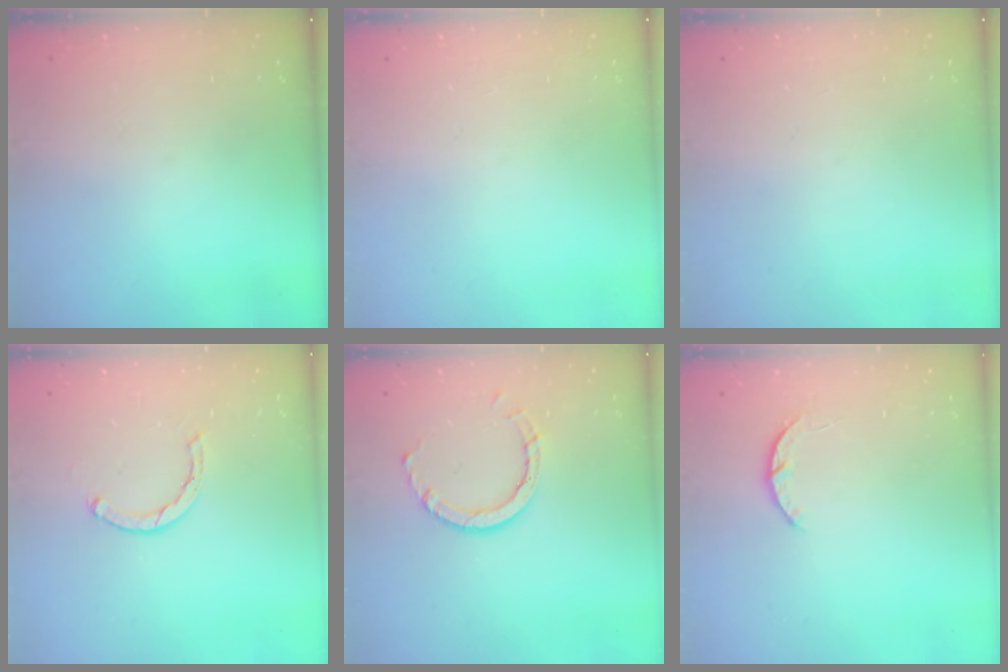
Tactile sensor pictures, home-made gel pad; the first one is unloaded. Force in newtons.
{"total": 0.0}
{"total": 0.0}
{"total": 1.6, "press": 1.6, "slide": 0.1}
{"total": 5.8, "press": 5.8, "slide": 0.2}
{"total": 2.9, "press": 2.8, "slide": 0.5}